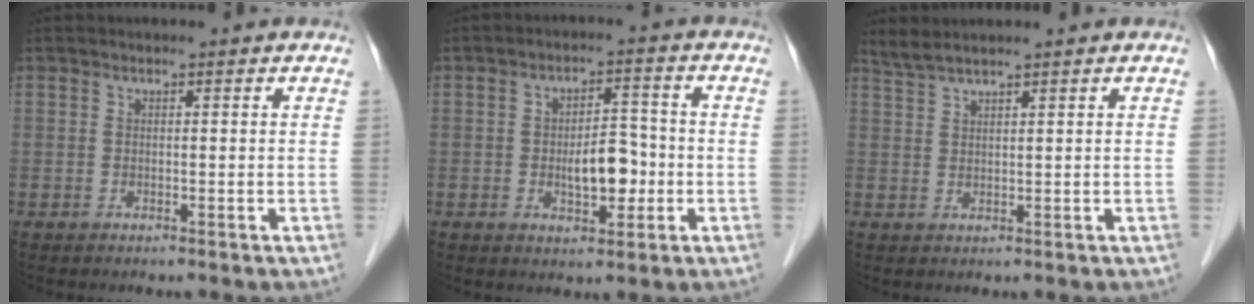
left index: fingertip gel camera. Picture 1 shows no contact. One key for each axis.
{"total": 5.8, "fx": -1.2, "fy": 2.7, "fz": 5.0, "tx": -0.083, "ty": 0.007, "tz": -0.016}
{"total": 3.2, "fx": 2.8, "fy": -0.4, "fz": 1.3, "tx": -0.030, "ty": 0.020, "tz": 0.060}